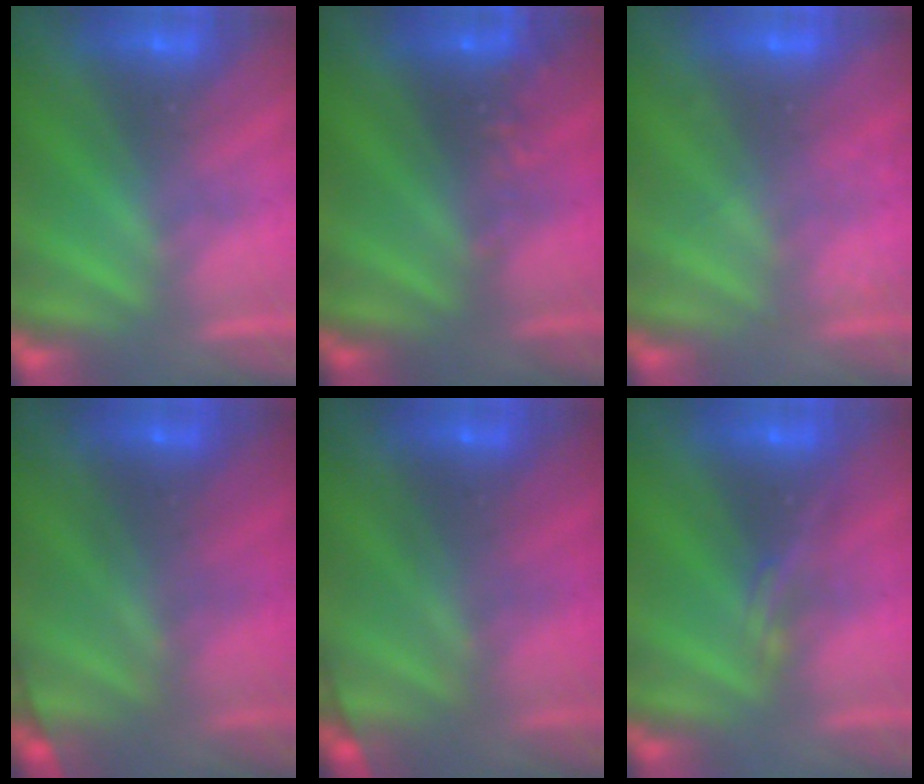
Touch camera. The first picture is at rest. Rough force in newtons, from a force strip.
{"total": 2.4}
{"total": 2.1}
{"total": 1.9}
{"total": 1.9}
{"total": 2.3}